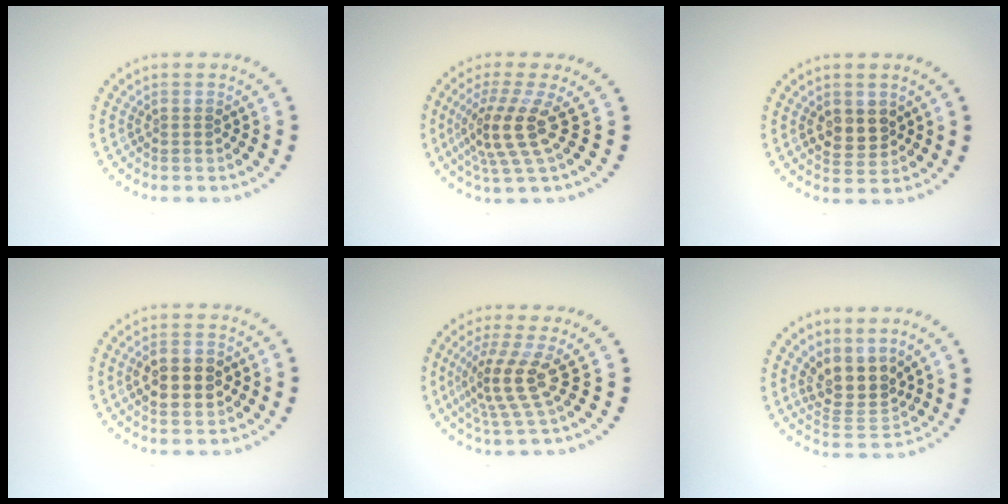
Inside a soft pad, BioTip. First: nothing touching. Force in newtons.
{"total": 4.2, "press": 3.0, "slide": 3.0}
{"total": 2.6, "press": 2.5, "slide": 0.6}
{"total": 4.4, "press": 4.4, "slide": 0.1}
{"total": 3.7, "press": 2.7, "slide": 2.6}
{"total": 3.8, "press": 3.1, "slide": 2.2}